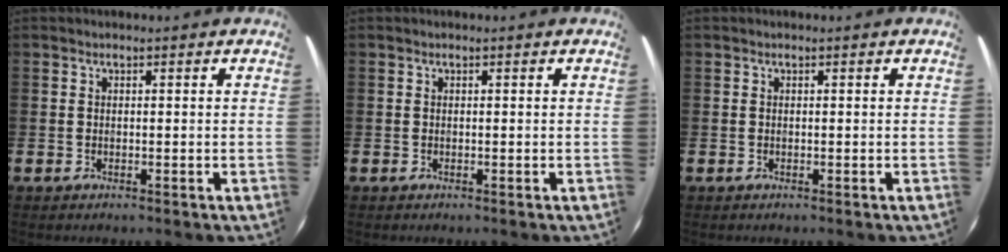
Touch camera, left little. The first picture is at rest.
{"total": 0.0}
{"total": 0.0}